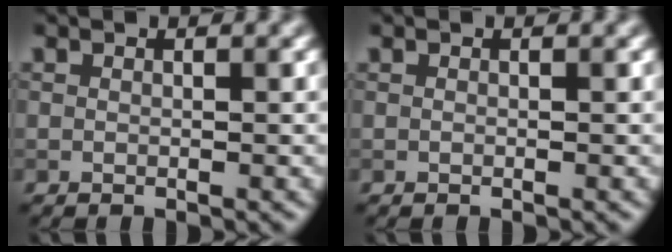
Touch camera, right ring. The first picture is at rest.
{"total": 0.0}